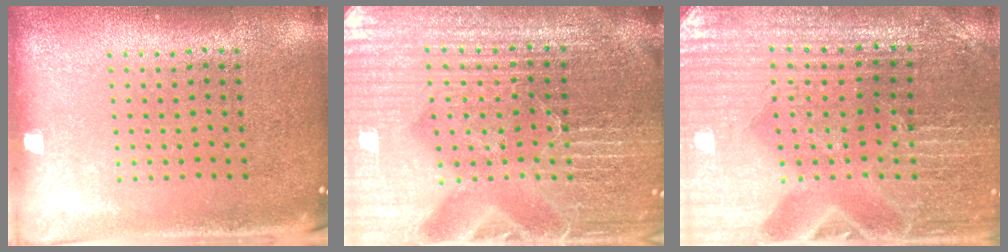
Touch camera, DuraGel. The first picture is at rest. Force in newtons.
{"total": 6.3, "press": 5.6, "slide": 2.8}
{"total": 3.5, "press": 3.5, "slide": 0.3}